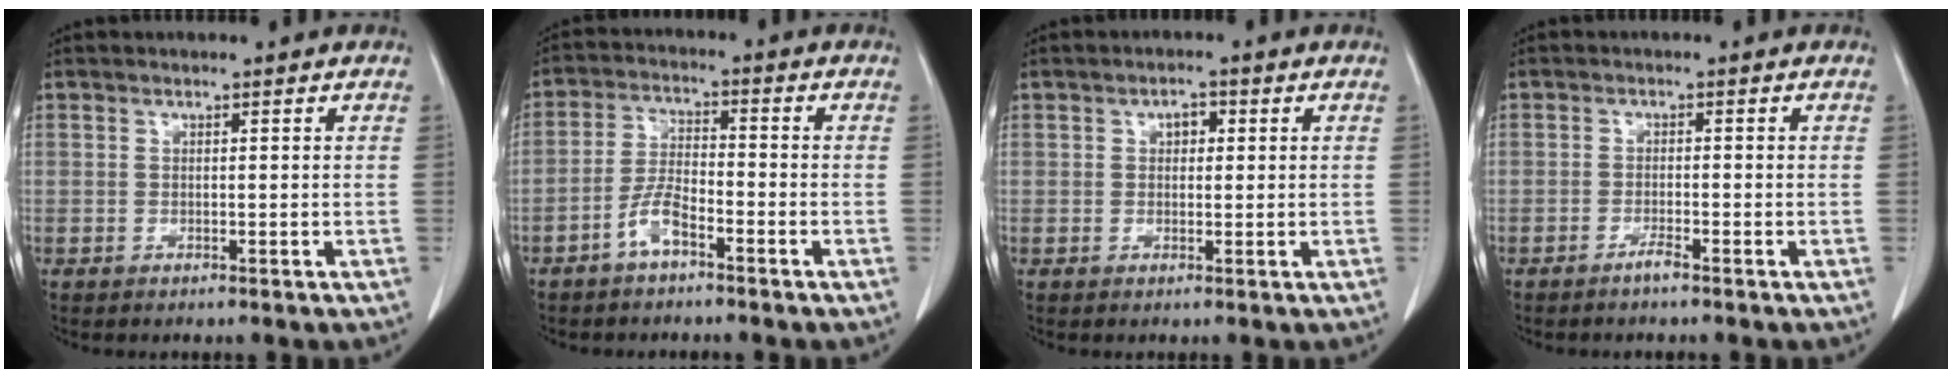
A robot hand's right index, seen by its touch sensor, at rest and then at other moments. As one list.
[{"total": 4.9, "force": [-3.1, 1.3, 3.6], "torque": [-0.079, 0.007, -0.062]}, {"total": 2.1, "force": [0.6, 1.3, 1.5], "torque": [-0.021, 0.007, 0.008]}, {"total": 1.5, "force": [-1.2, -0.2, 0.9], "torque": [-0.019, 0.000, -0.023]}]